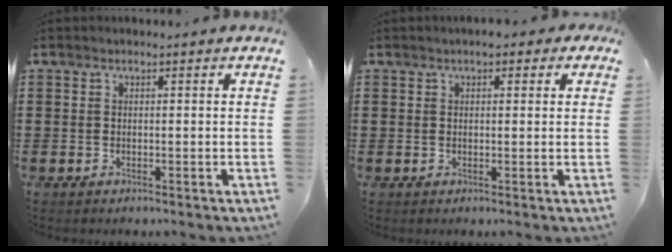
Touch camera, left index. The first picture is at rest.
{"total": 1.8, "force": [1.0, 0.7, 1.2], "torque": [-0.027, 0.007, 0.016]}